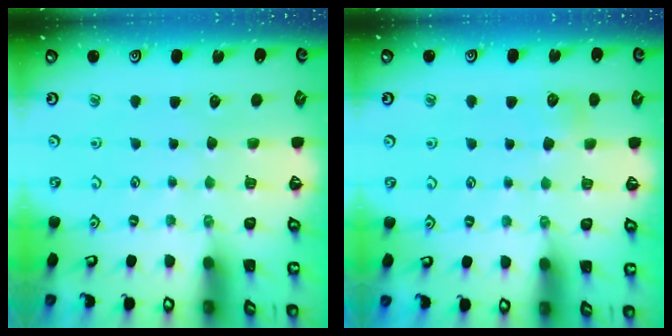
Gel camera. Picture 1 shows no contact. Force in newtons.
{"total": 6.0, "press": 5.9, "slide": 0.5}